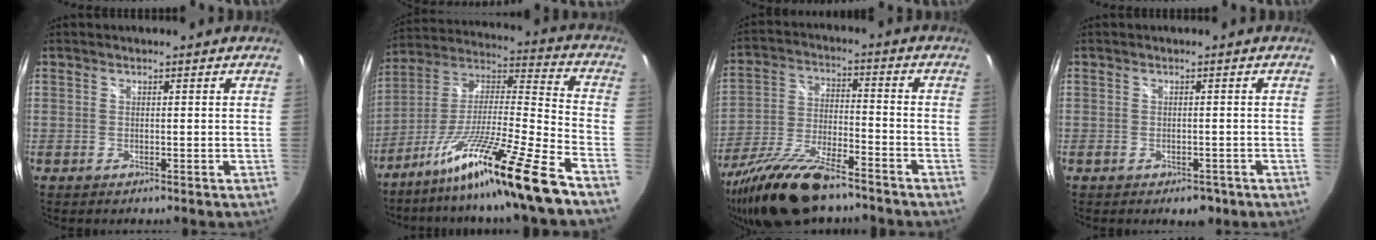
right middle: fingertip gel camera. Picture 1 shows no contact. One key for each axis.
{"total": 20.4, "fx": -14.3, "fy": -1.7, "fz": 14.4, "tx": -0.239, "ty": -0.034, "tz": -0.251}
{"total": 16.5, "fx": -12.5, "fy": 4.4, "fz": 9.9, "tx": -0.206, "ty": -0.033, "tz": -0.229}
{"total": 3.9, "fx": -2.5, "fy": 2.2, "fz": 1.9, "tx": -0.031, "ty": -0.009, "tz": -0.029}